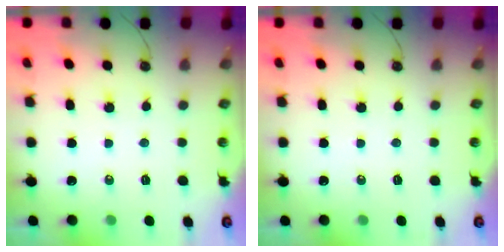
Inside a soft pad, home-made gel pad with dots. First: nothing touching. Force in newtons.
{"total": 0.0}